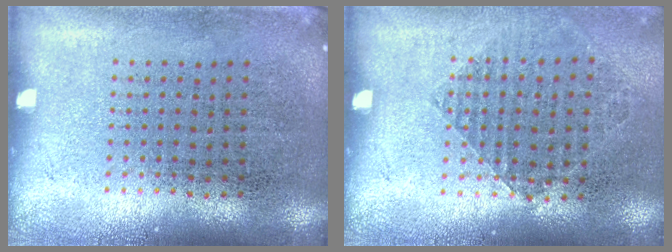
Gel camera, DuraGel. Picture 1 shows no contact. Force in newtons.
{"total": 0.9, "press": 0.8, "slide": 0.3}